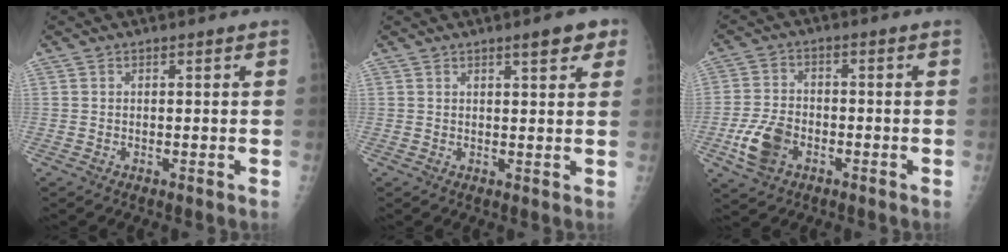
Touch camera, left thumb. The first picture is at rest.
{"total": 4.7, "force": [2.7, 1.3, 3.6], "torque": [-0.034, -0.009, 0.032]}
{"total": 7.8, "force": [-3.3, 5.3, 4.8], "torque": [-0.092, 0.013, -0.061]}